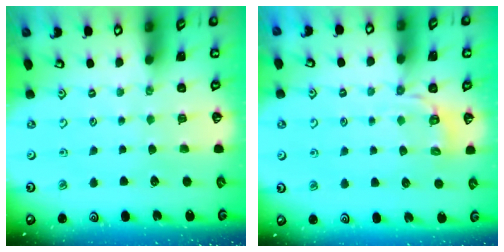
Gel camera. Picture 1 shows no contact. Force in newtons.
{"total": 4.0, "press": 3.6, "slide": 1.7}